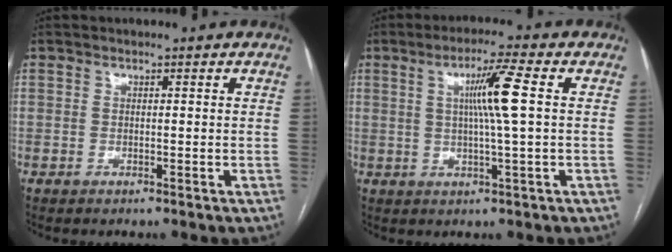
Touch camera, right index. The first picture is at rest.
{"total": 7.5, "force": [1.3, -1.0, 7.3], "torque": [-0.129, 0.002, 0.025]}